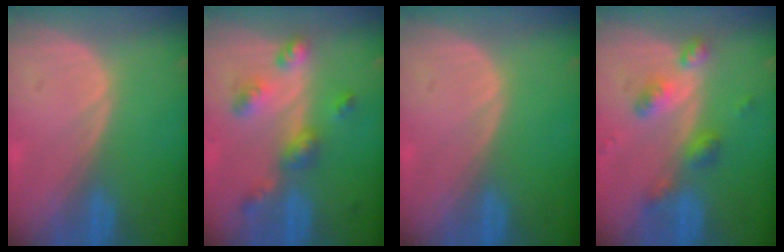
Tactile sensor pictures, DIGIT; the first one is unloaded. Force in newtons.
{"total": 6.6, "press": 5.8, "slide": 3.2}
{"total": 0.0}
{"total": 6.1, "press": 5.3, "slide": 3.0}